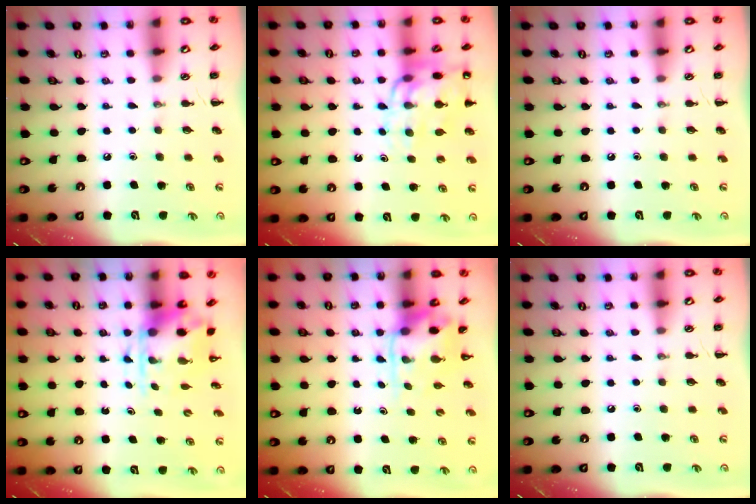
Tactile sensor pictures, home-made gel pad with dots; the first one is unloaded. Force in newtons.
{"total": 12.6, "press": 12.3, "slide": 2.7}
{"total": 0.0}
{"total": 3.8, "press": 3.7, "slide": 0.9}
{"total": 3.8, "press": 3.7, "slide": 0.7}
{"total": 0.0}